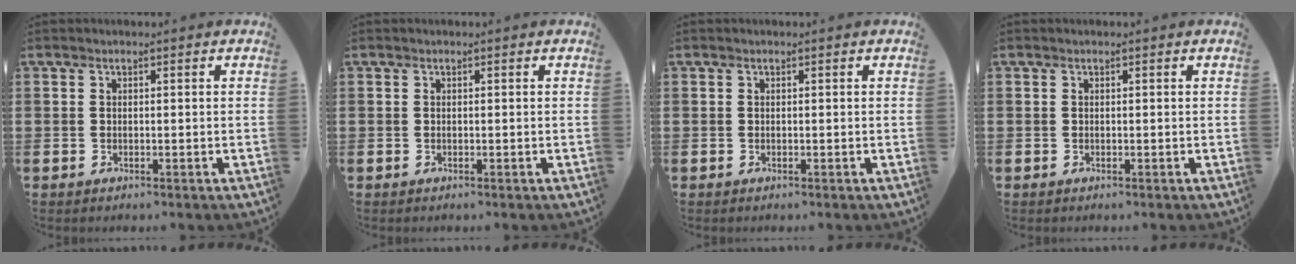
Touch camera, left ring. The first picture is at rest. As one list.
[{"total": 0.0}, {"total": 0.0}, {"total": 0.0}]